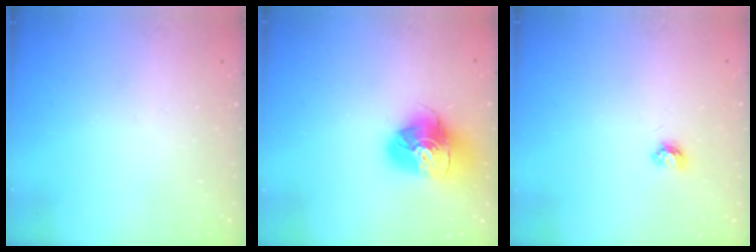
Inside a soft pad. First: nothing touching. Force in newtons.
{"total": 15.8, "press": 15.7, "slide": 2.1}
{"total": 3.9, "press": 3.8, "slide": 0.4}